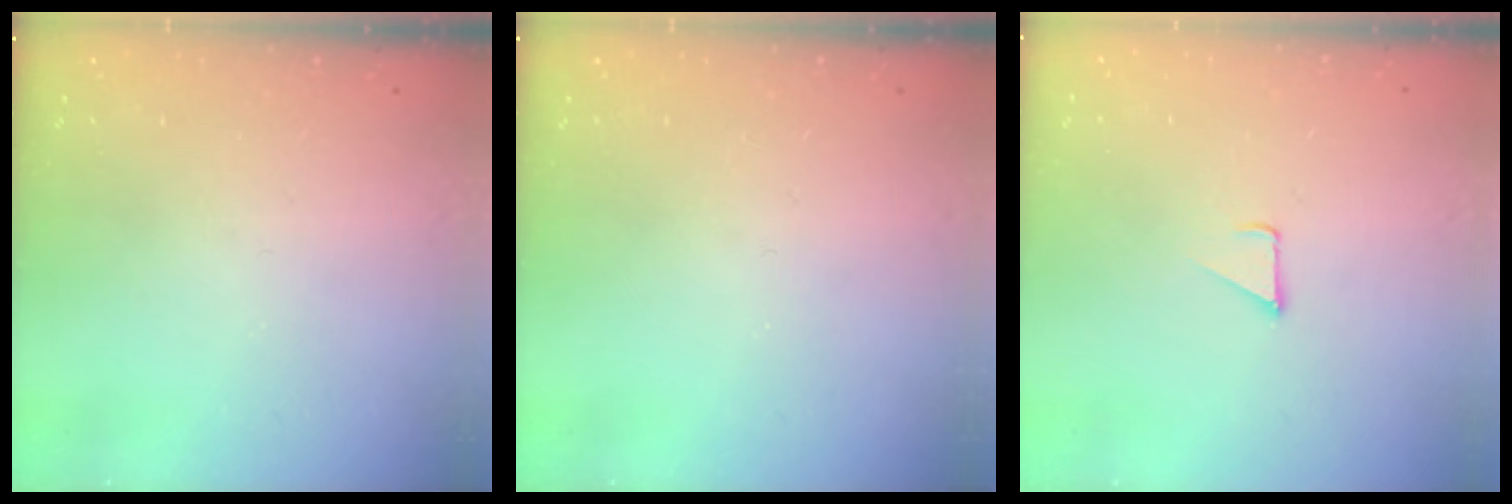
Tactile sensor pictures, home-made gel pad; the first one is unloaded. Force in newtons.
{"total": 0.0}
{"total": 2.4, "press": 2.4, "slide": 0.2}